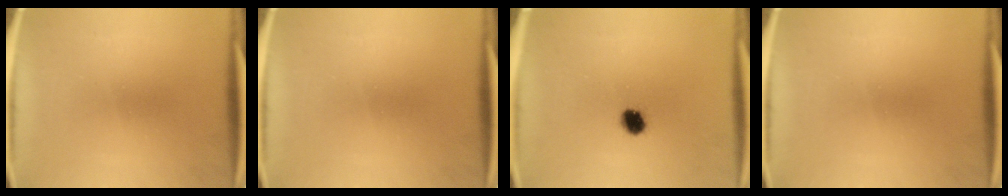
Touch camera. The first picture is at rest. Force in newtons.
{"total": 0.0}
{"total": 4.5}
{"total": 0.0}